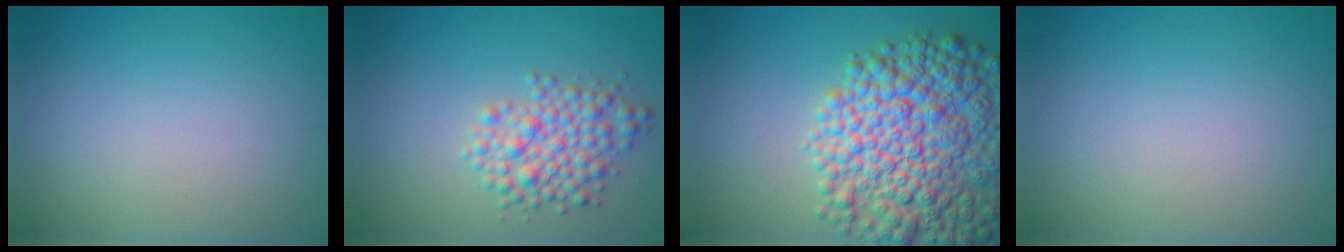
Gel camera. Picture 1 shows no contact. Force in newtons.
{"total": 3.9, "press": 3.9, "slide": 0.2}
{"total": 11.2, "press": 11.2, "slide": 0.4}
{"total": 0.0}